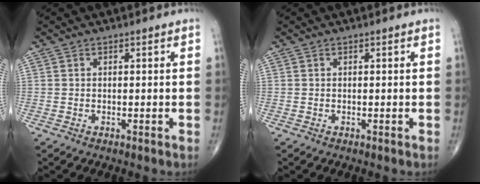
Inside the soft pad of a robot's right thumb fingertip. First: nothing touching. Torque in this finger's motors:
{"motor_torque": [0.02, 0.02, -0.01, 0.01, 0.00]}